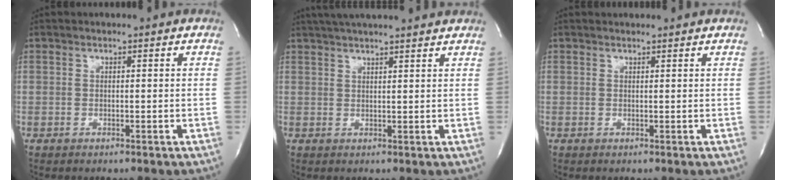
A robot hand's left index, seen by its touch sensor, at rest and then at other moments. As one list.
[{"total": 13.2, "force": [11.9, 0.7, 5.8], "torque": [-0.101, 0.035, 0.164]}, {"total": 2.5, "force": [2.4, 0.2, 0.3], "torque": [-0.015, 0.013, 0.031]}]